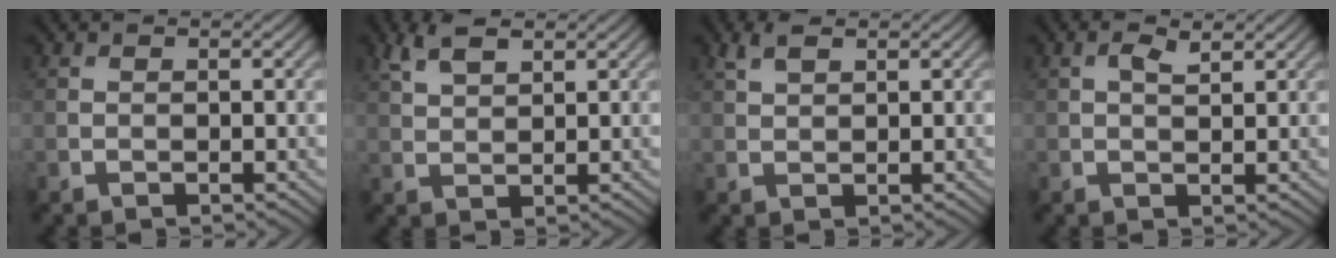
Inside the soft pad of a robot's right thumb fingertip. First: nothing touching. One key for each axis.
{"total": 4.1, "fx": 2.6, "fy": 1.7, "fz": 2.8, "tx": -0.071, "ty": 0.007, "tz": 0.056}
{"total": 2.3, "fx": 1.5, "fy": 1.0, "fz": 1.6, "tx": -0.040, "ty": 0.007, "tz": 0.031}
{"total": 2.1, "fx": 1.0, "fy": 0.8, "fz": 1.6, "tx": -0.035, "ty": 0.002, "tz": 0.018}